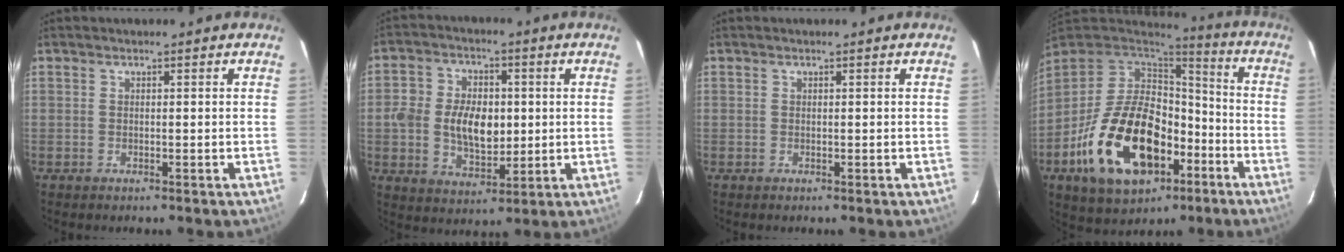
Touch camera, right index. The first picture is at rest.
{"total": 11.1, "force": [-0.2, 7.2, 8.5], "torque": [-0.168, 0.009, -0.001]}
{"total": 0.0}
{"total": 24.4, "force": [-9.1, 14.4, 17.5], "torque": [-0.361, -0.001, -0.133]}